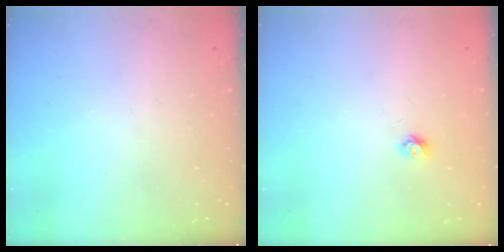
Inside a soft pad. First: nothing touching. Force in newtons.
{"total": 3.7, "press": 3.7, "slide": 0.4}